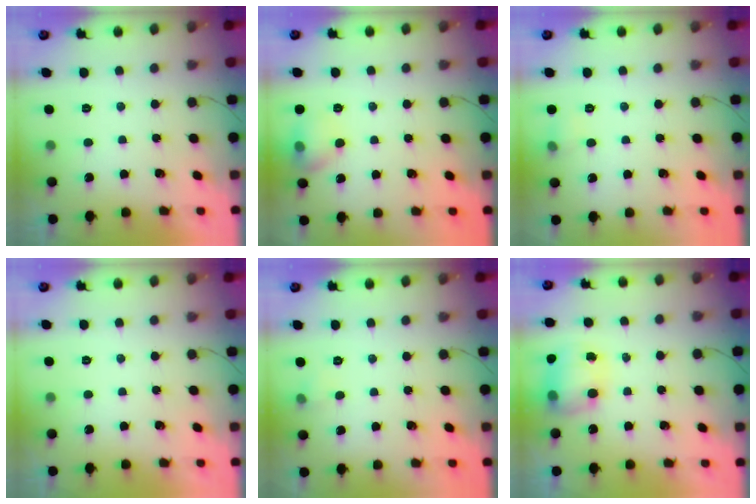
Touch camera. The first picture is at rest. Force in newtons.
{"total": 8.2, "press": 8.1, "slide": 1.1}
{"total": 4.6, "press": 4.4, "slide": 1.4}
{"total": 0.0}
{"total": 3.6, "press": 3.5, "slide": 1.0}
{"total": 8.4, "press": 8.3, "slide": 1.3}